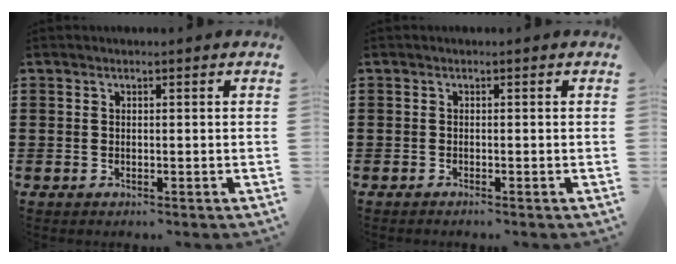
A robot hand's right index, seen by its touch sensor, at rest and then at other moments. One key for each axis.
{"total": 0.5, "fx": -0.4, "fy": -0.2, "fz": 0.2, "tx": -0.006, "ty": -0.005, "tz": -0.007}